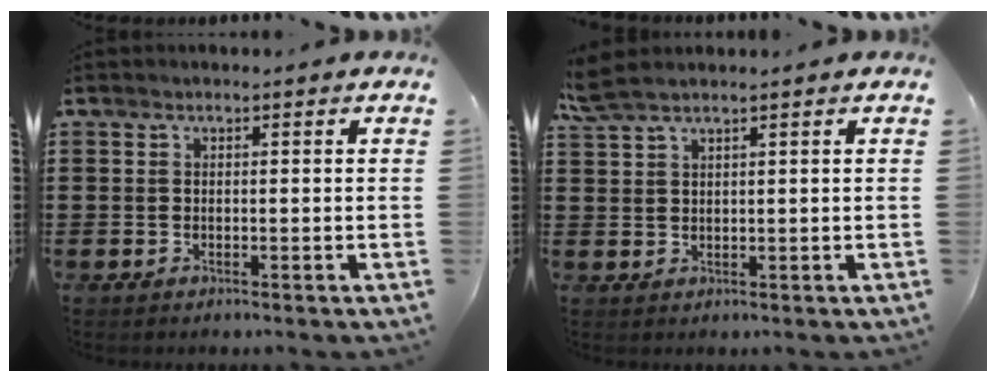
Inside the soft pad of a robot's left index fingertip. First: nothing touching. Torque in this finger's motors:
{"motor_torque": [0.69, 0.82, 0.05, 0.06]}